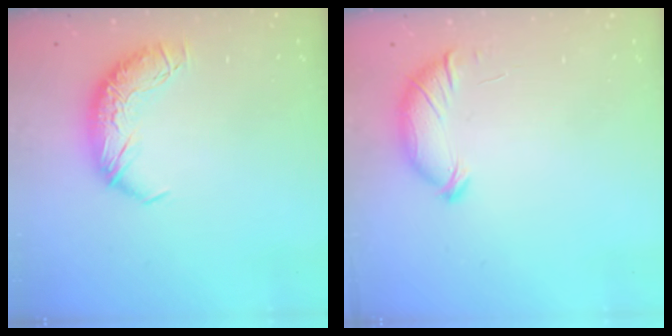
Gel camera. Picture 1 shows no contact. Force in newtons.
{"total": 5.8, "press": 5.8, "slide": 0.7}